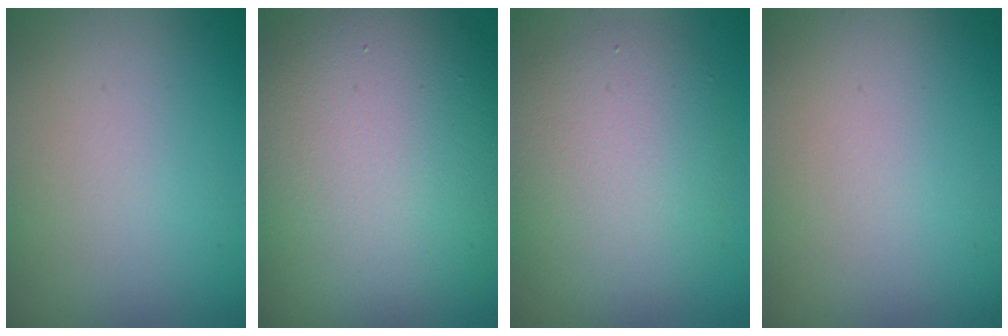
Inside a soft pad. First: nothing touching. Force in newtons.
{"total": 14.2, "press": 14.2, "slide": 1.1}
{"total": 5.6, "press": 5.6, "slide": 0.5}
{"total": 0.0}